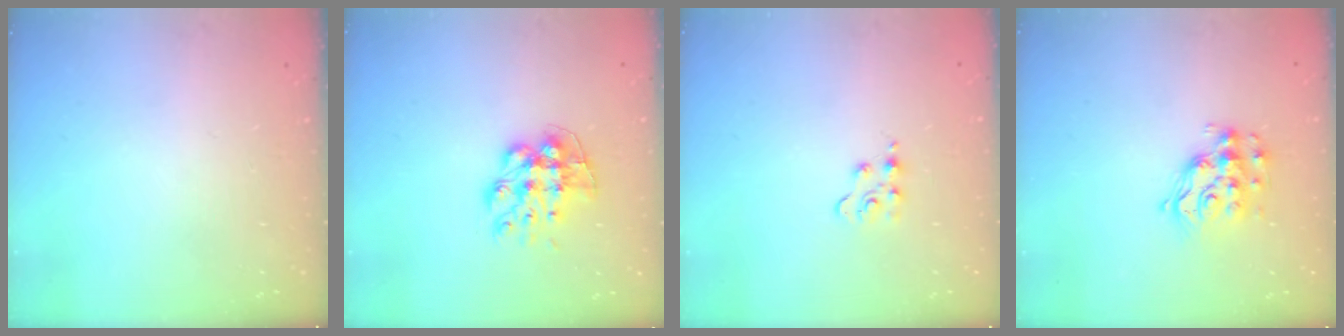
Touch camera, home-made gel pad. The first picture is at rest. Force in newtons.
{"total": 11.1, "press": 11.0, "slide": 1.0}
{"total": 3.0, "press": 3.0, "slide": 0.4}
{"total": 12.2, "press": 12.2, "slide": 0.8}